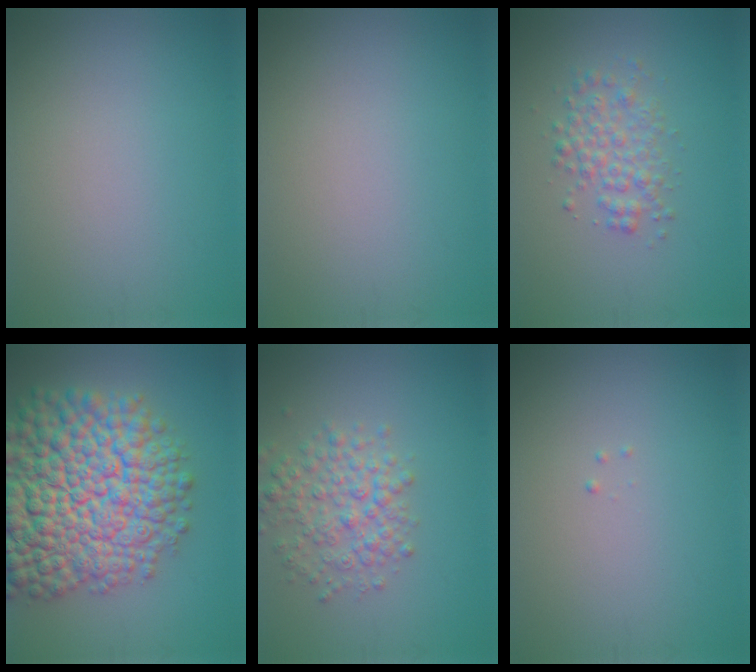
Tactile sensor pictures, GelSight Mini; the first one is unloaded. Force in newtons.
{"total": 0.0}
{"total": 2.8, "press": 2.8, "slide": 0.0}
{"total": 15.3, "press": 15.3, "slide": 0.7}
{"total": 4.0, "press": 4.0, "slide": 0.2}
{"total": 0.0}